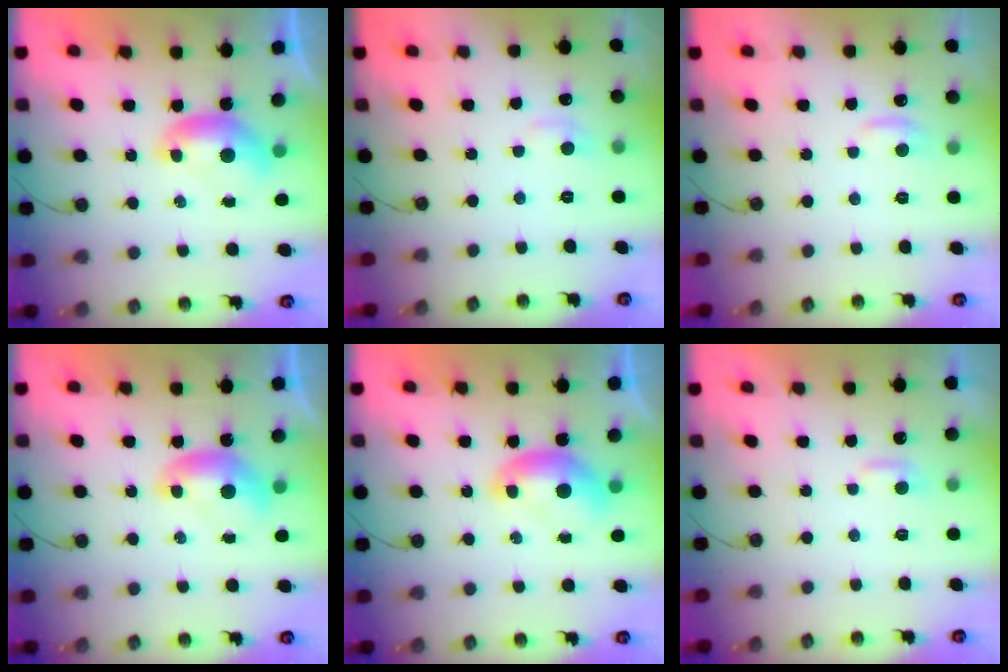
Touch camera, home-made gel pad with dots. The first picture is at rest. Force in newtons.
{"total": 0.8, "press": 0.4, "slide": 0.7}
{"total": 1.1, "press": 0.8, "slide": 0.6}
{"total": 0.0}
{"total": 1.5, "press": 1.4, "slide": 0.6}
{"total": 1.9, "press": 1.9, "slide": 0.5}